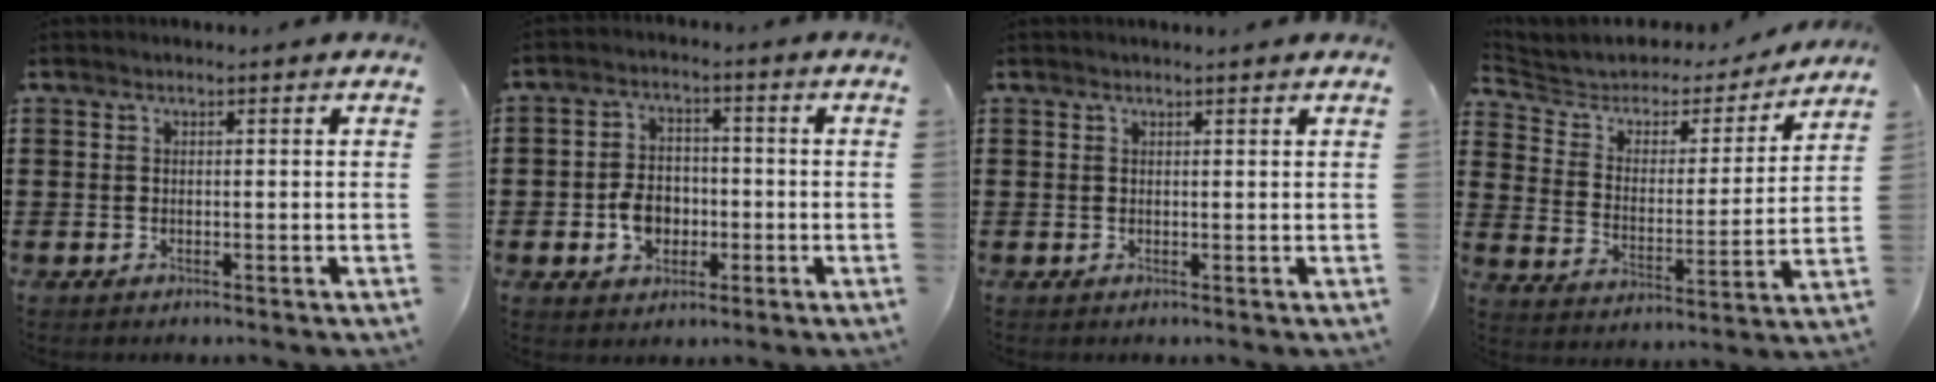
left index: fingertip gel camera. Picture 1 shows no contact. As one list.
[{"total": 5.8, "force": [-1.4, 4.4, 3.6], "torque": [-0.070, 0.005, -0.028]}, {"total": 0.9, "force": [0.8, -0.1, 0.5], "torque": [-0.010, -0.001, 0.015]}, {"total": 4.2, "force": [3.4, 2.4, 0.7], "torque": [-0.042, -0.023, 0.051]}]